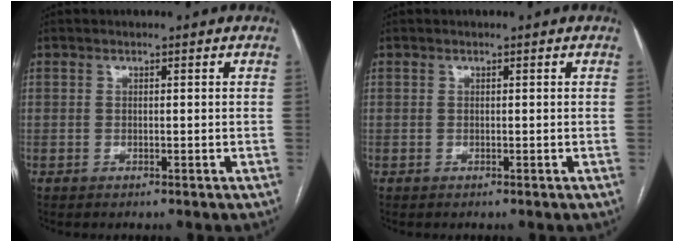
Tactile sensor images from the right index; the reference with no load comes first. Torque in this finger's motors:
{"motor_torque": [0.00, 0.00, 0.00, 0.00]}